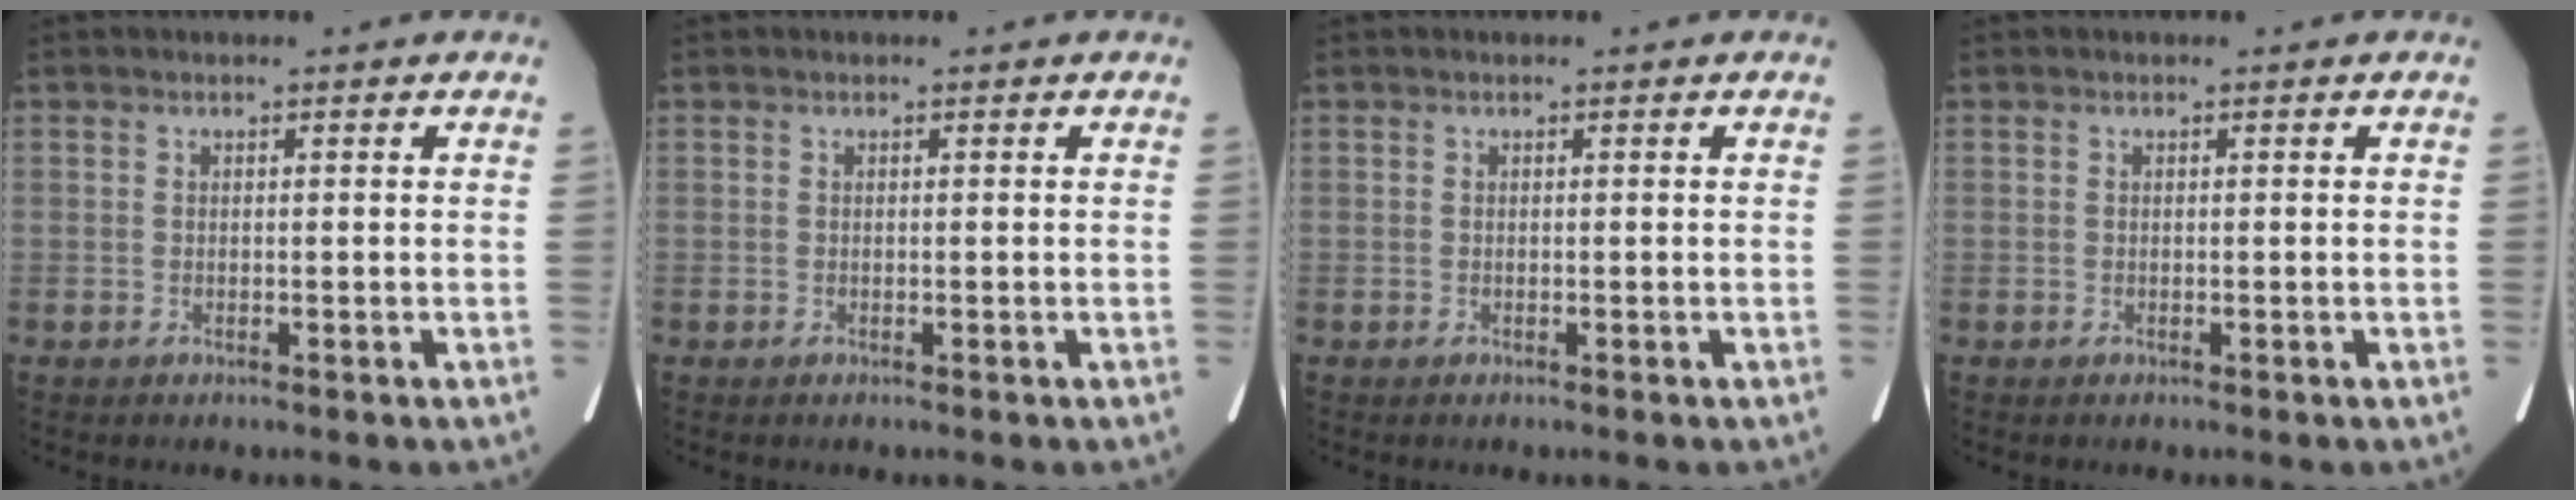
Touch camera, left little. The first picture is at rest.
{"total": 0.0}
{"total": 0.0}
{"total": 0.0}